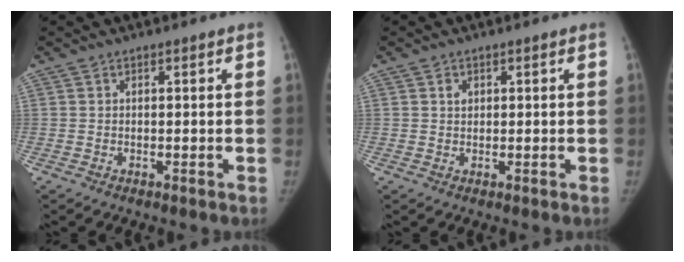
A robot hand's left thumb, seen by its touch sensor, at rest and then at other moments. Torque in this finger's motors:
{"motor_torque": [0.32, 0.07, 0.19, -0.27, 0.08]}